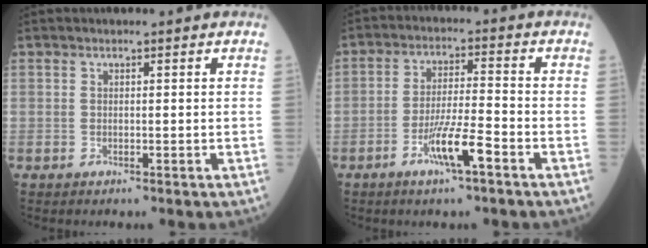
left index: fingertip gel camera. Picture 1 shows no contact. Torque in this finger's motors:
{"motor_torque": [0.55, 0.33, 0.20, 0.09]}